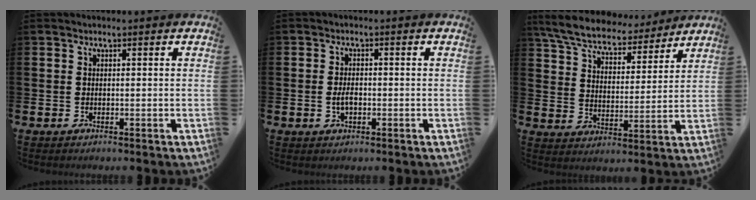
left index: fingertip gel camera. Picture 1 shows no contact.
{"total": 2.4, "force": [-0.4, 1.3, 2.0], "torque": [-0.027, -0.002, -0.010]}
{"total": 7.8, "force": [7.2, 1.9, 2.1], "torque": [-0.075, -0.046, 0.128]}